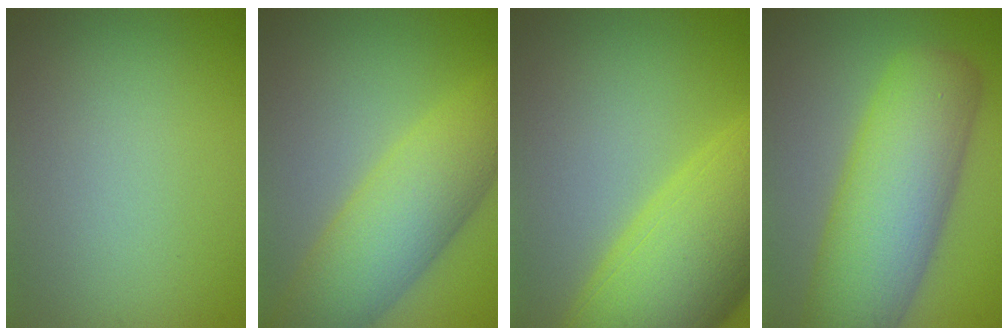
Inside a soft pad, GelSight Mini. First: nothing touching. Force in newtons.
{"total": 8.0, "press": 8.0, "slide": 0.2}
{"total": 12.3, "press": 12.3, "slide": 0.5}
{"total": 10.4, "press": 10.3, "slide": 0.7}